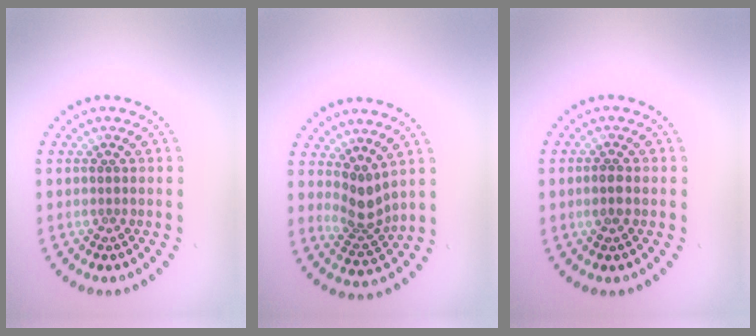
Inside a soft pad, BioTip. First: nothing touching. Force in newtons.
{"total": 2.8, "press": 2.0, "slide": 2.0}
{"total": 1.5, "press": 1.5, "slide": 0.4}